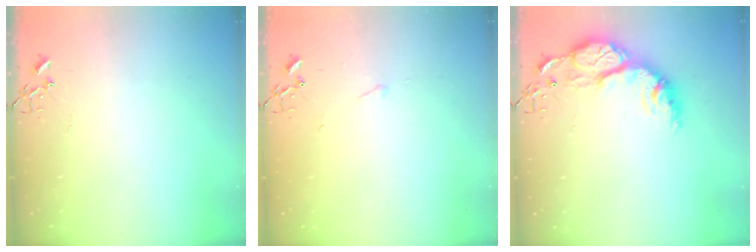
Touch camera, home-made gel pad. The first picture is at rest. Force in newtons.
{"total": 2.9, "press": 2.9, "slide": 0.5}
{"total": 16.7, "press": 16.7, "slide": 1.3}